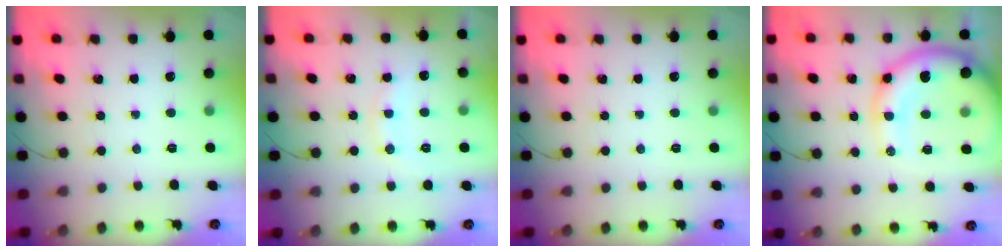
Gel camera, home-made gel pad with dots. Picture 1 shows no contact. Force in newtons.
{"total": 7.8, "press": 7.8, "slide": 0.7}
{"total": 0.0}
{"total": 14.7, "press": 14.2, "slide": 3.7}